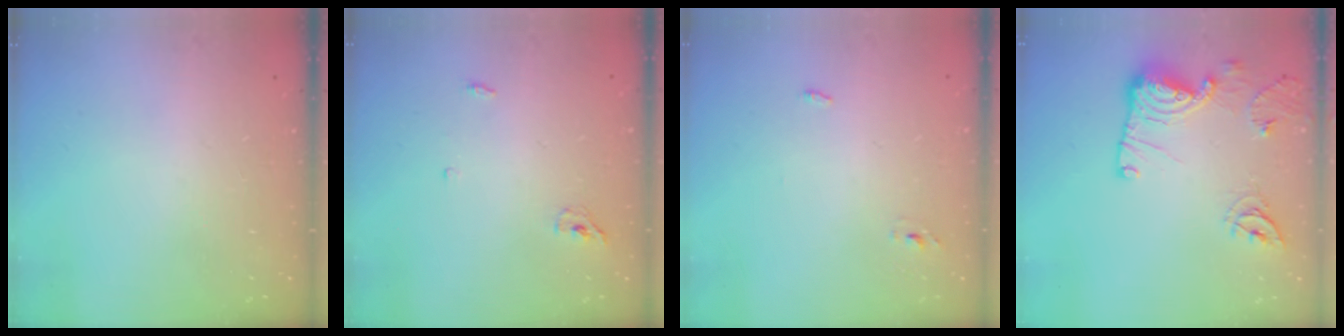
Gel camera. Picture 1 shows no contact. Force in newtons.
{"total": 3.4, "press": 3.4, "slide": 0.7}
{"total": 2.7, "press": 2.6, "slide": 0.8}
{"total": 13.7, "press": 13.6, "slide": 1.4}